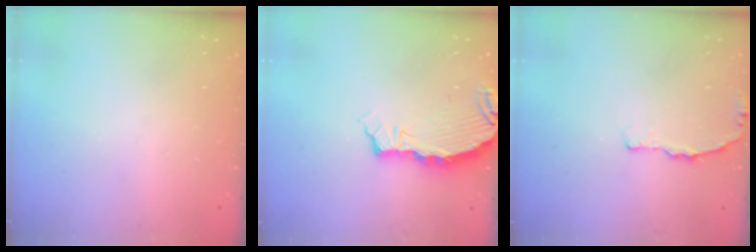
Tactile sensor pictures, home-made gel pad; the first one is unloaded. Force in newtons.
{"total": 5.1, "press": 5.1, "slide": 0.1}
{"total": 3.7, "press": 3.7, "slide": 0.4}